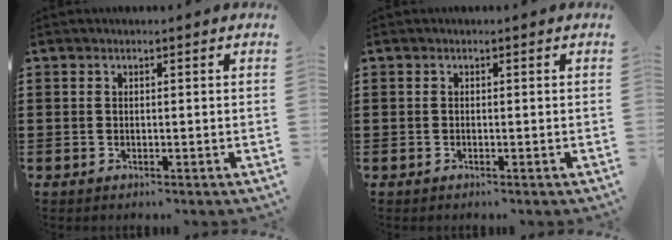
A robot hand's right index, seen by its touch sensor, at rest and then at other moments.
{"total": 0.0}